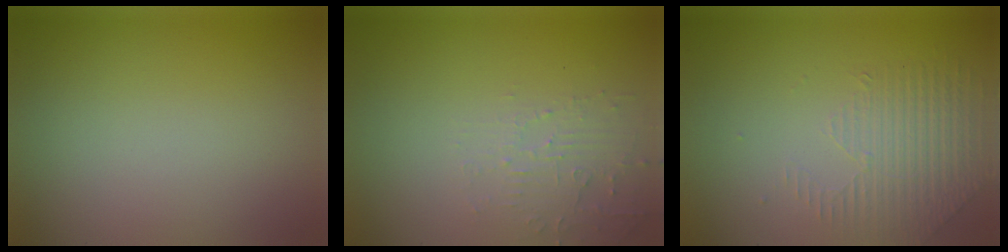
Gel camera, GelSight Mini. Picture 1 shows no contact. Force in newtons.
{"total": 2.4, "press": 2.3, "slide": 0.6}
{"total": 1.7, "press": 1.3, "slide": 1.1}